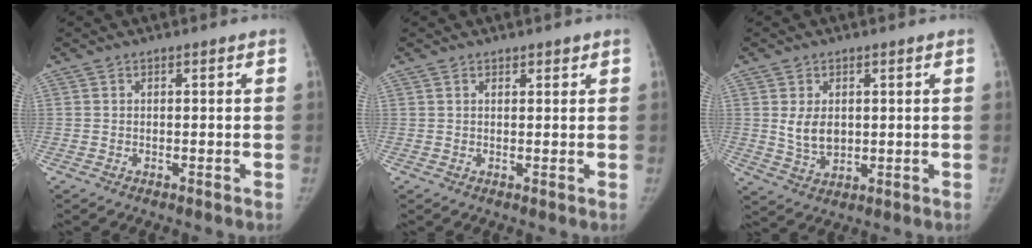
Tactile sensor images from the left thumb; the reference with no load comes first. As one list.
[{"total": 1.2, "force": [0.9, 0.6, 0.4], "torque": [0.004, -0.006, 0.011]}, {"total": 5.8, "force": [1.0, 4.0, 4.0], "torque": [-0.057, -0.014, 0.028]}]